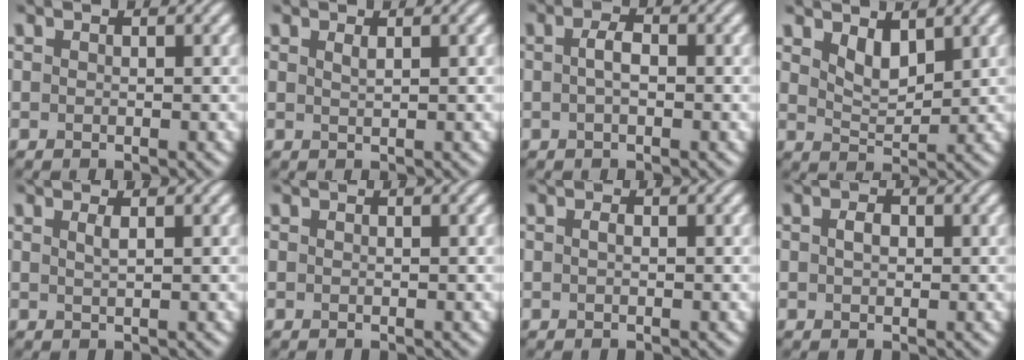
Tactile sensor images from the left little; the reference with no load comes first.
{"total": 0.7, "force": [0.5, 0.2, 0.5], "torque": [-0.007, 0.000, 0.008]}
{"total": 1.8, "force": [-0.1, 0.8, 1.6], "torque": [-0.033, 0.004, -0.004]}
{"total": 2.5, "force": [1.6, 1.1, 1.6], "torque": [-0.034, -0.009, 0.033]}
{"total": 1.1, "force": [0.5, 0.3, 0.9], "torque": [-0.013, 0.003, 0.006]}
{"total": 0.0}
{"total": 0.6, "force": [0.0, 0.3, 0.5], "torque": [-0.014, 0.001, 0.000]}
{"total": 1.4, "force": [0.1, 0.9, 1.0], "torque": [-0.022, 0.002, 0.001]}